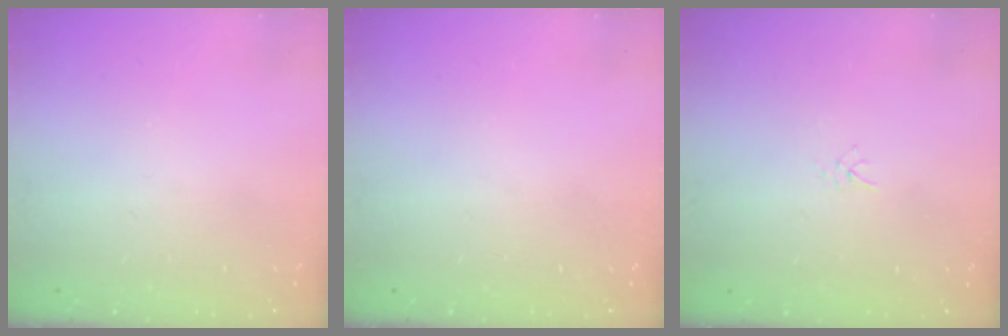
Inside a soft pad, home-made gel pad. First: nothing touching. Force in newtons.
{"total": 0.0}
{"total": 2.0, "press": 2.0, "slide": 0.3}